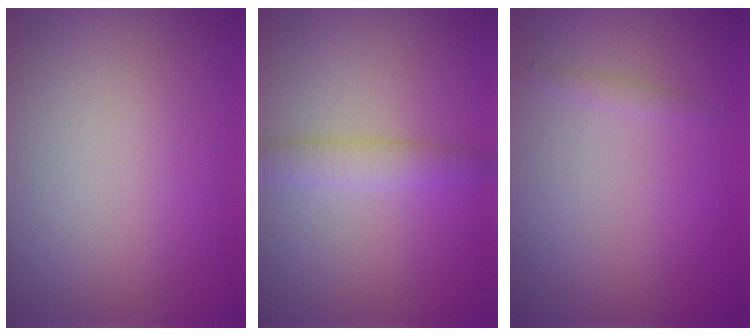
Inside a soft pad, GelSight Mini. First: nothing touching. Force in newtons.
{"total": 2.1, "press": 2.1, "slide": 0.1}
{"total": 0.6, "press": 0.6, "slide": 0.0}